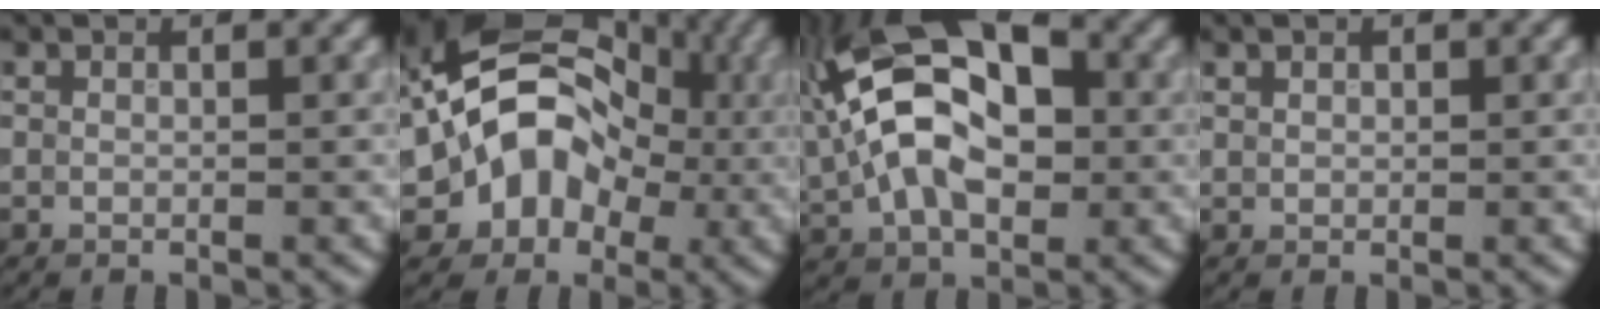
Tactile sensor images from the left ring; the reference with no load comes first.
{"total": 11.7, "force": [-1.4, 9.4, 6.9], "torque": [-0.081, 0.006, -0.050]}
{"total": 12.8, "force": [1.7, 7.8, 10.0], "torque": [-0.186, 0.022, 0.017]}
{"total": 0.7, "force": [0.5, 0.5, 0.0], "torque": [0.002, 0.001, 0.011]}